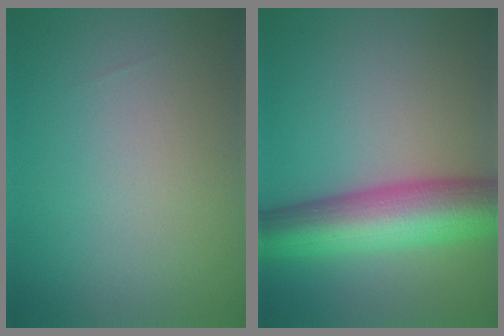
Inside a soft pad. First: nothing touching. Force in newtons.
{"total": 9.3, "press": 9.3, "slide": 0.2}